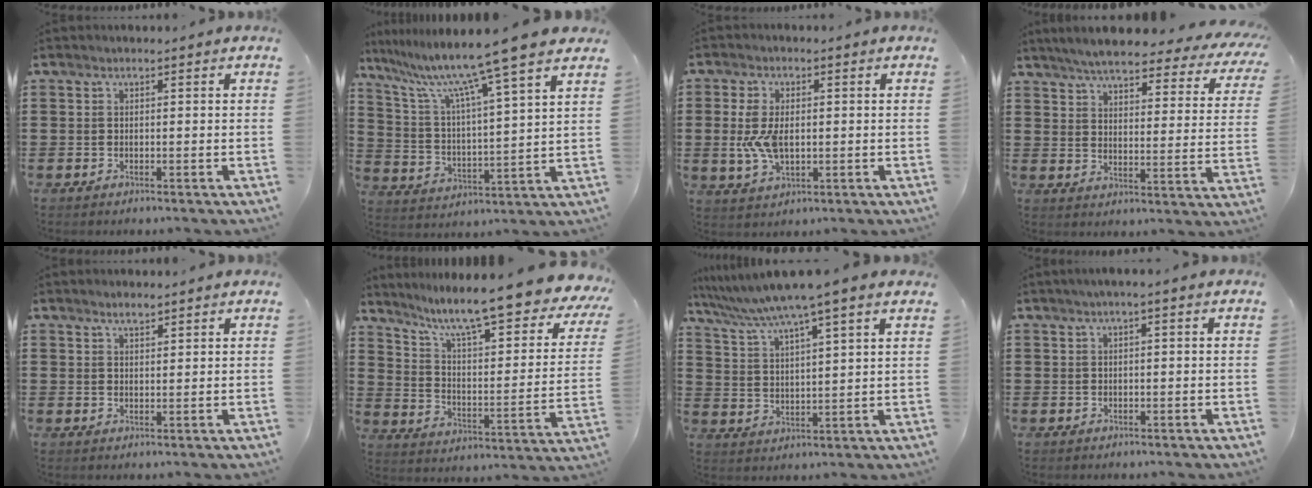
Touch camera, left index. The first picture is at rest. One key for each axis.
{"total": 10.7, "fx": 8.7, "fy": -1.2, "fz": 6.0, "tx": -0.151, "ty": -0.058, "tz": 0.137}
{"total": 6.5, "fx": 0.1, "fy": 3.7, "fz": 5.4, "tx": -0.130, "ty": 0.002, "tz": -0.006}
{"total": 5.5, "fx": 5.0, "fy": 0.4, "fz": 2.3, "tx": -0.060, "ty": -0.034, "tz": 0.081}
{"total": 1.8, "fx": 1.6, "fy": 0.4, "fz": 0.7, "tx": -0.016, "ty": 0.003, "tz": 0.030}
{"total": 10.2, "fx": 8.3, "fy": 0.1, "fz": 5.8, "tx": -0.127, "ty": -0.072, "tz": 0.131}
{"total": 7.0, "fx": 5.7, "fy": -0.8, "fz": 4.0, "tx": -0.097, "ty": -0.034, "tz": 0.095}
{"total": 0.9, "fx": 0.0, "fy": 0.1, "fz": 0.9, "tx": -0.014, "ty": -0.003, "tz": 0.000}